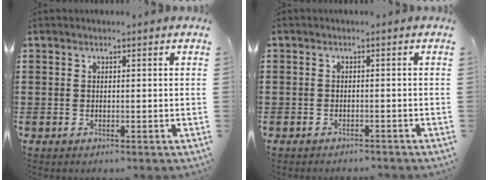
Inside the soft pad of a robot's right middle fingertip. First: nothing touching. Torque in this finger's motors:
{"motor_torque": [0.42, -0.54, -0.31, -0.03]}